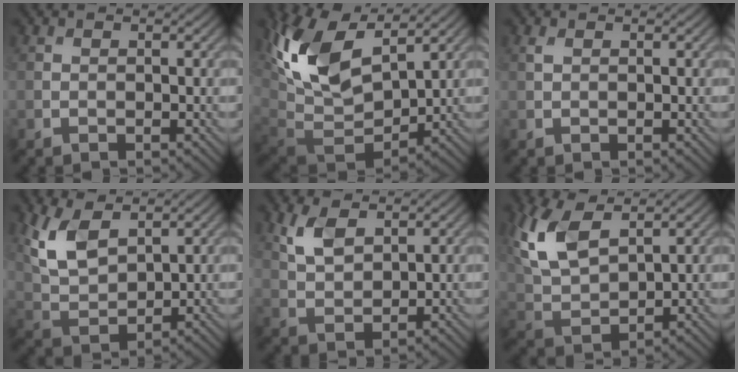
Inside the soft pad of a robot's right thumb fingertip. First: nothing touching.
{"total": 15.5, "force": [6.8, 7.6, 11.7], "torque": [-0.271, 0.014, 0.129]}
{"total": 0.7, "force": [0.4, 0.3, 0.5], "torque": [-0.018, 0.002, 0.009]}
{"total": 7.6, "force": [3.6, 3.9, 5.4], "torque": [-0.134, -0.001, 0.075]}
{"total": 4.5, "force": [2.4, 2.2, 3.1], "torque": [-0.076, -0.001, 0.052]}
{"total": 9.7, "force": [4.6, 4.7, 7.2], "torque": [-0.191, 0.010, 0.096]}